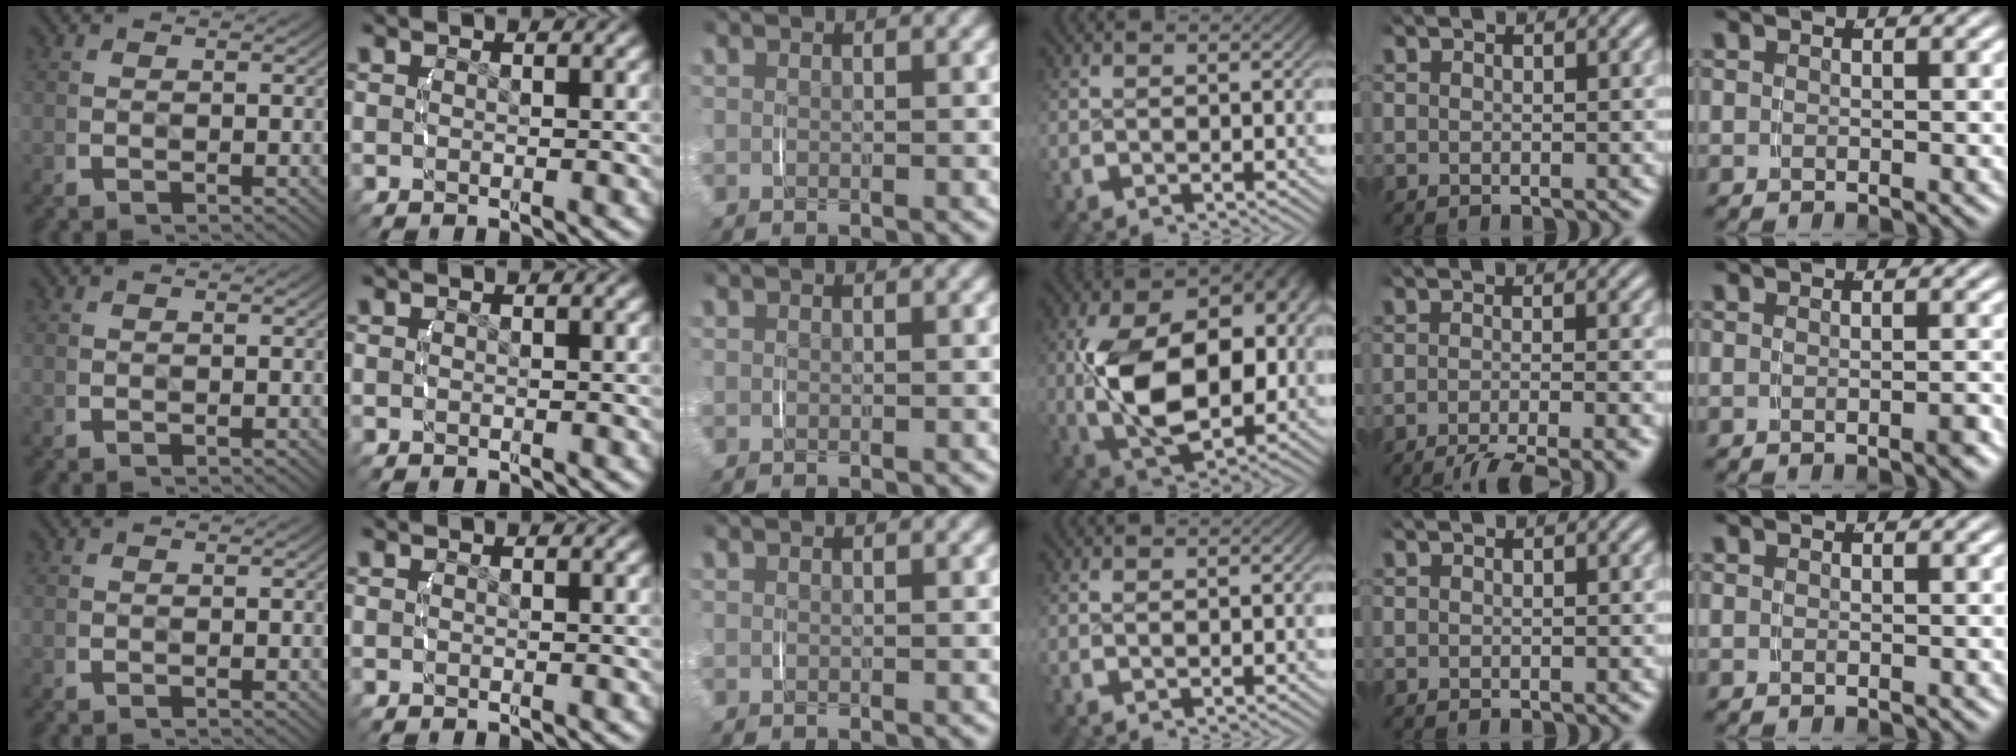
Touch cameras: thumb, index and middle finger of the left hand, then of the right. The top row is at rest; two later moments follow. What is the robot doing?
{"motion": "lift_and_place", "object": "ethernet cable"}